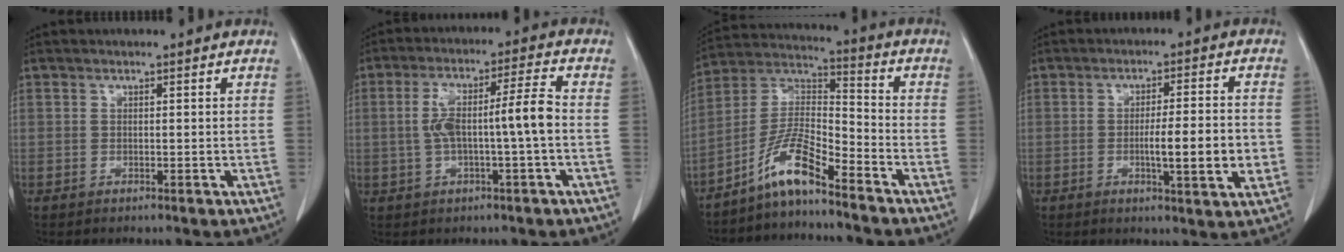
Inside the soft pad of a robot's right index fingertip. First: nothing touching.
{"total": 8.6, "force": [-0.7, 0.3, 8.6], "torque": [-0.163, 0.027, -0.010]}
{"total": 9.1, "force": [-6.7, 0.9, 6.1], "torque": [-0.130, 0.011, -0.132]}
{"total": 8.4, "force": [-1.7, 0.4, 8.3], "torque": [-0.126, -0.006, -0.026]}